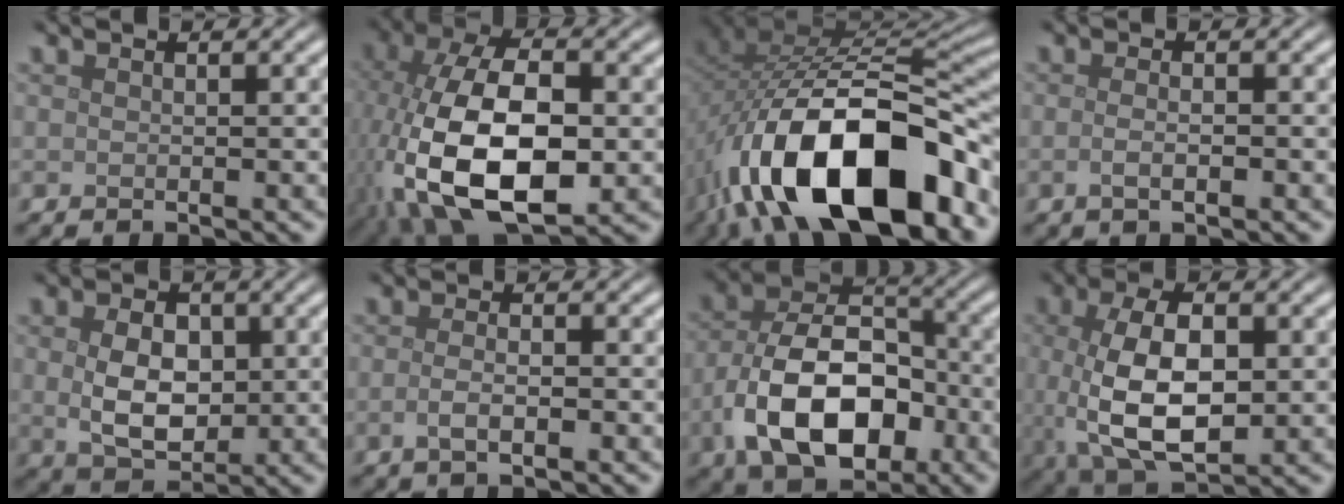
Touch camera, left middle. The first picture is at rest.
{"total": 15.5, "force": [-2.8, 8.6, 12.5], "torque": [-0.268, -0.026, -0.041]}
{"total": 17.5, "force": [-7.9, 8.7, 12.9], "torque": [-0.219, -0.011, -0.125]}
{"total": 1.9, "force": [-0.4, 0.7, 1.7], "torque": [-0.015, -0.004, -0.008]}
{"total": 5.3, "force": [0.3, 3.5, 4.0], "torque": [-0.075, -0.006, 0.009]}
{"total": 2.1, "force": [-0.6, 0.7, 1.9], "torque": [-0.033, -0.002, -0.011]}
{"total": 11.3, "force": [-3.5, 7.1, 8.1], "torque": [-0.158, -0.007, -0.063]}
{"total": 9.4, "force": [-0.4, 4.9, 8.0], "torque": [-0.170, -0.011, 0.000]}